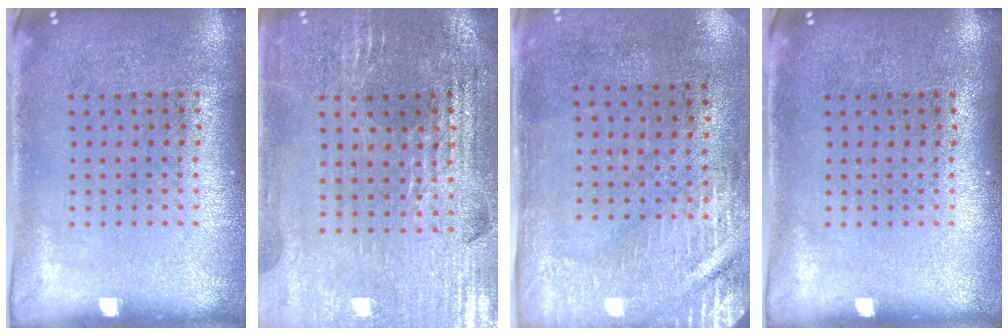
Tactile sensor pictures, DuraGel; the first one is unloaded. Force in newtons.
{"total": 2.9, "press": 2.8, "slide": 0.4}
{"total": 2.9, "press": 2.5, "slide": 1.4}
{"total": 0.0}